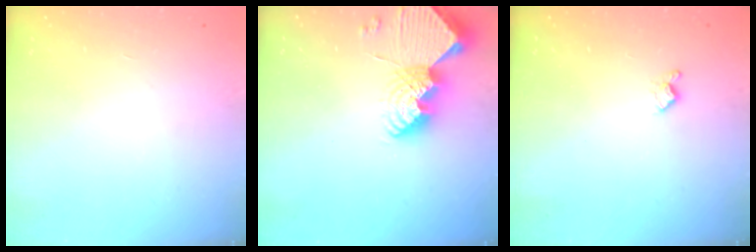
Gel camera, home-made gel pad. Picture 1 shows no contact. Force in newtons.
{"total": 12.3, "press": 12.3, "slide": 0.8}
{"total": 3.8, "press": 3.8, "slide": 0.6}